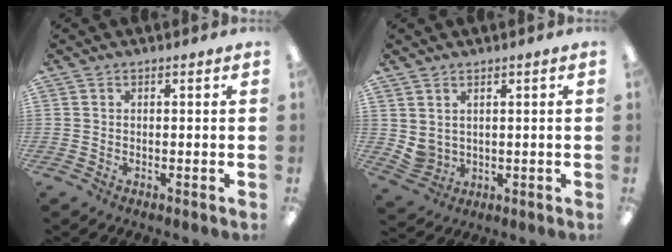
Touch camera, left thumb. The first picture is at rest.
{"total": 3.6, "force": [2.4, 2.6, 0.7], "torque": [-0.021, -0.010, 0.048]}